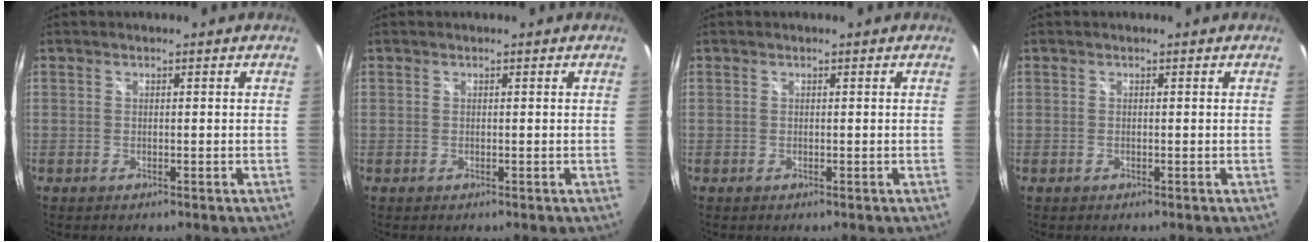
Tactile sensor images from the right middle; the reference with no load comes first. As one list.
[{"total": 0.0}, {"total": 0.0}, {"total": 0.0}]